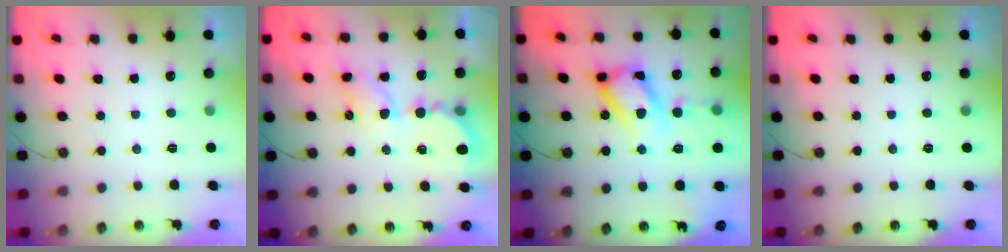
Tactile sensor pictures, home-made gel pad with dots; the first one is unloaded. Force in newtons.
{"total": 7.6, "press": 7.5, "slide": 0.6}
{"total": 19.6, "press": 19.5, "slide": 1.7}
{"total": 0.0}